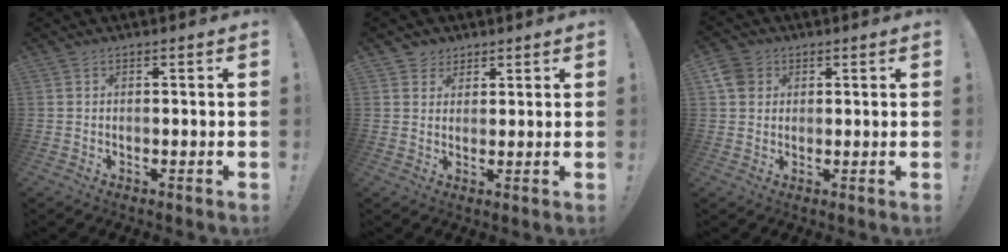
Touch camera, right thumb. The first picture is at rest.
{"total": 4.0, "force": [2.4, 3.2, 0.2], "torque": [0.003, -0.013, 0.044]}
{"total": 5.5, "force": [2.1, 4.6, 2.0], "torque": [-0.025, -0.003, 0.042]}